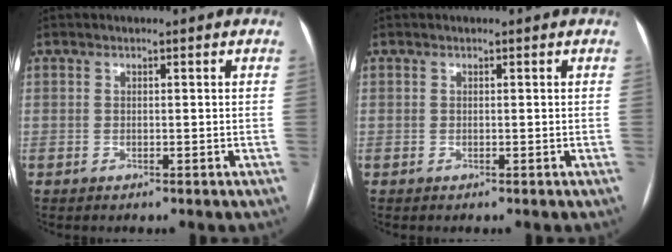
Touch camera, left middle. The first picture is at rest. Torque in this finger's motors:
{"motor_torque": [0.11, 0.12, 0.05, 0.01]}